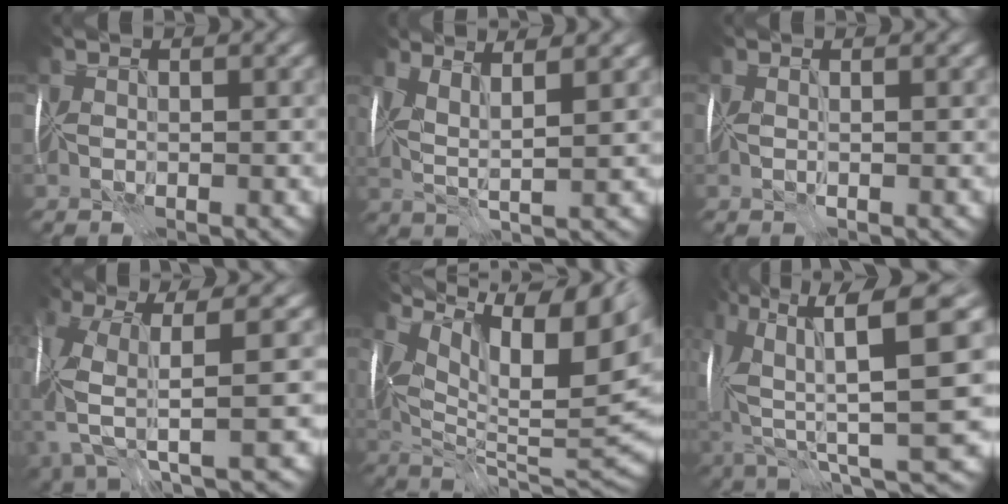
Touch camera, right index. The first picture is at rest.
{"total": 3.3, "force": [1.4, -0.1, 2.9], "torque": [-0.061, -0.003, 0.033]}
{"total": 0.9, "force": [-0.2, -0.9, 0.3], "torque": [-0.005, -0.003, -0.002]}
{"total": 8.3, "force": [-2.4, 2.3, 7.7], "torque": [-0.175, -0.024, -0.037]}
{"total": 14.5, "force": [5.8, 5.6, 12.0], "torque": [-0.209, 0.015, 0.119]}
{"total": 13.4, "force": [2.2, 3.8, 12.6], "torque": [-0.240, 0.002, 0.064]}